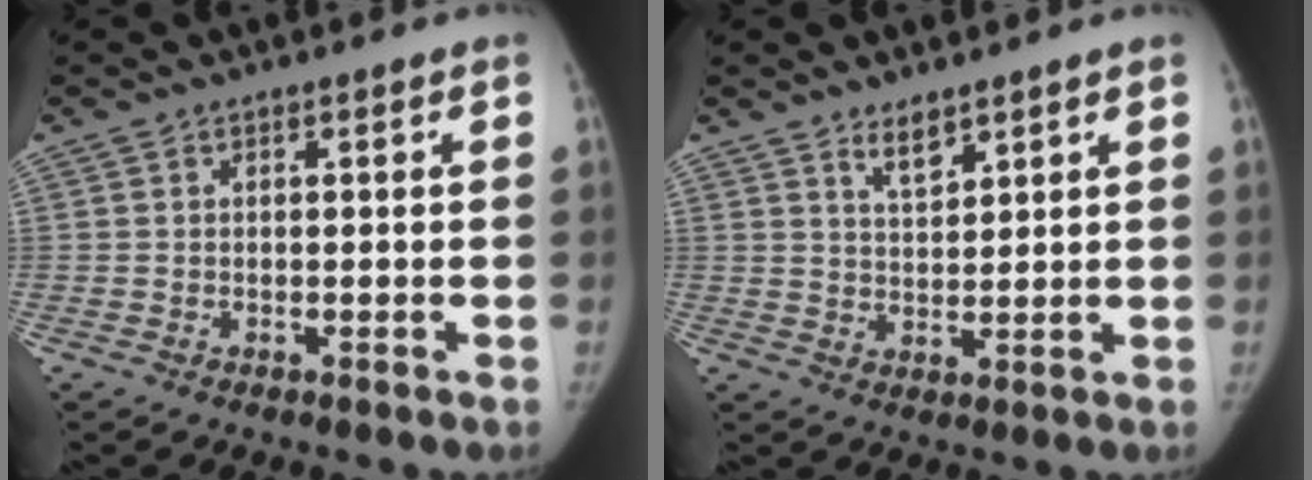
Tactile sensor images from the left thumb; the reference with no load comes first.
{"total": 3.8, "force": [2.9, 1.3, 2.0], "torque": [-0.024, -0.025, 0.054]}